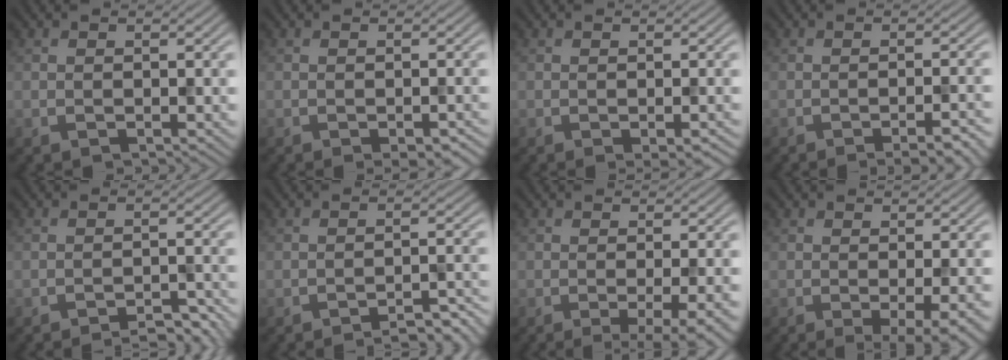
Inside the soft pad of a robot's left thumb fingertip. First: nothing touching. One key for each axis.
{"total": 2.6, "fx": -1.7, "fy": 0.6, "fz": 1.9, "tx": -0.027, "ty": -0.002, "tz": -0.017}
{"total": 1.9, "fx": -0.9, "fy": 0.2, "fz": 1.6, "tx": -0.028, "ty": -0.002, "tz": -0.013}
{"total": 4.5, "fx": -2.7, "fy": 0.9, "fz": 3.5, "tx": -0.041, "ty": 0.009, "tz": -0.036}
{"total": 4.0, "fx": -3.5, "fy": 0.4, "fz": 1.7, "tx": -0.030, "ty": 0.012, "tz": -0.051}
{"total": 4.8, "fx": -4.1, "fy": 0.5, "fz": 2.5, "tx": -0.039, "ty": 0.017, "tz": -0.059}
{"total": 5.4, "fx": -1.7, "fy": 0.9, "fz": 5.0, "tx": -0.078, "ty": -0.005, "tz": -0.024}
{"total": 4.5, "fx": -1.1, "fy": 0.8, "fz": 4.3, "tx": -0.070, "ty": -0.007, "tz": -0.014}